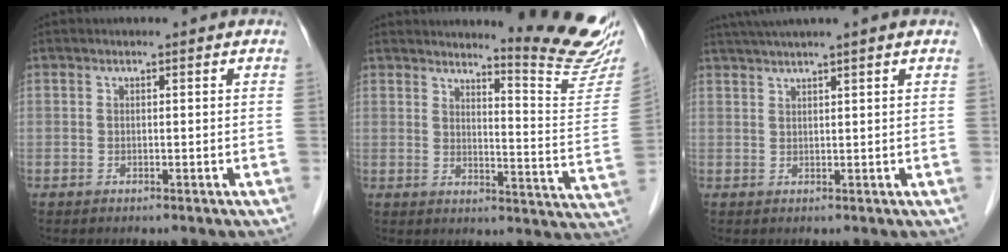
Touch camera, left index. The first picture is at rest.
{"total": 13.7, "force": [12.9, -0.7, 4.8], "torque": [-0.059, -0.103, 0.144]}
{"total": 6.9, "force": [5.4, -0.8, 4.1], "torque": [-0.068, 0.038, 0.086]}